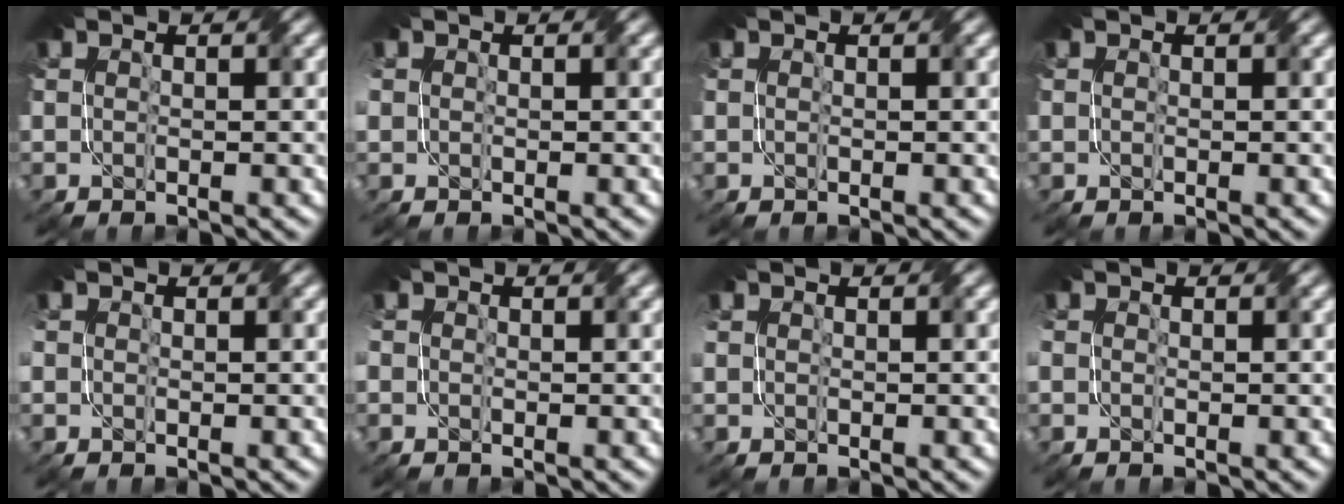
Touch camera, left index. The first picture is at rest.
{"total": 0.5, "force": [0.0, 0.4, 0.3], "torque": [-0.011, 0.006, -0.004]}
{"total": 0.0}
{"total": 0.0}
{"total": 1.5, "force": [0.3, 1.0, 1.1], "torque": [-0.017, 0.005, -0.003]}
{"total": 1.0, "force": [0.0, 0.8, 0.6], "torque": [-0.008, 0.005, -0.010]}
{"total": 1.0, "force": [0.3, 0.7, 0.7], "torque": [-0.015, 0.005, 0.006]}
{"total": 1.3, "force": [0.0, 0.9, 1.0], "torque": [-0.012, 0.003, -0.008]}